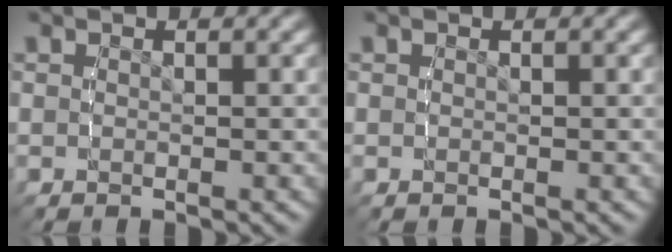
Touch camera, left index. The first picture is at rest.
{"total": 0.0}